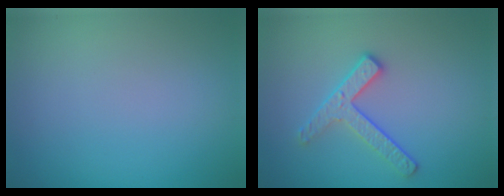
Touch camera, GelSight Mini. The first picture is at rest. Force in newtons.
{"total": 2.8, "press": 2.5, "slide": 1.3}